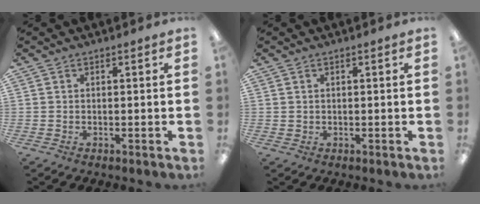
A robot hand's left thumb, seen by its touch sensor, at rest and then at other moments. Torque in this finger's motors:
{"motor_torque": [-0.26, 0.12, 0.17, -0.27, 0.01]}